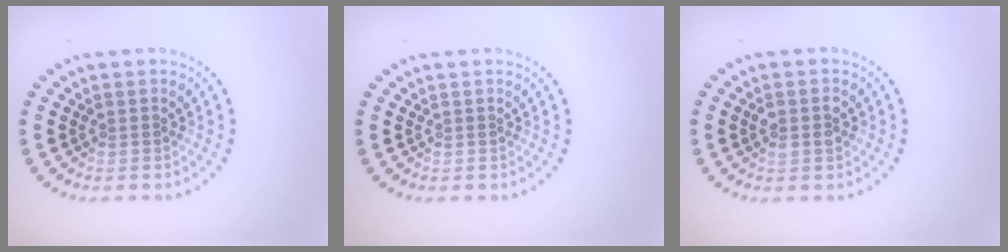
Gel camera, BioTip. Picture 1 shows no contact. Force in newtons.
{"total": 0.0}
{"total": 1.6, "press": 1.6, "slide": 0.2}